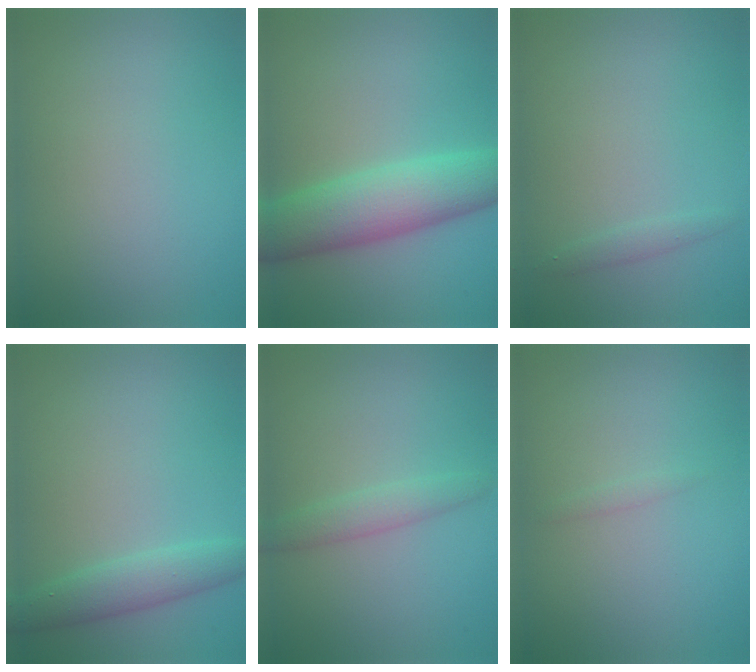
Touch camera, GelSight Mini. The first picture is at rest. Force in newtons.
{"total": 6.8, "press": 6.8, "slide": 0.1}
{"total": 0.8, "press": 0.8, "slide": 0.1}
{"total": 2.8, "press": 2.8, "slide": 0.1}
{"total": 1.8, "press": 1.8, "slide": 0.1}
{"total": 0.6, "press": 0.6, "slide": 0.1}